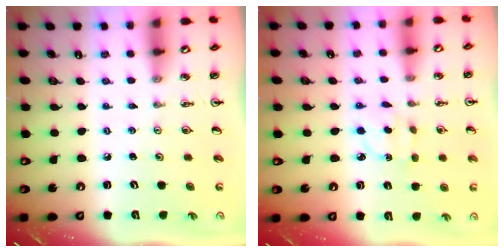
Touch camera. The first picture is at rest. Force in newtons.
{"total": 3.6, "press": 3.6, "slide": 0.4}